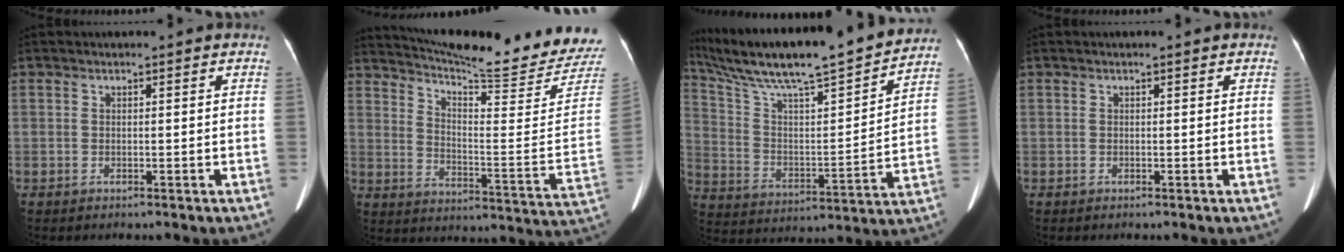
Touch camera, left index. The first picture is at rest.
{"total": 22.9, "force": [21.8, -0.5, 6.9], "torque": [-0.118, -0.124, 0.278]}
{"total": 25.6, "force": [22.0, 2.3, 12.9], "torque": [-0.231, 0.003, 0.342]}
{"total": 0.0}